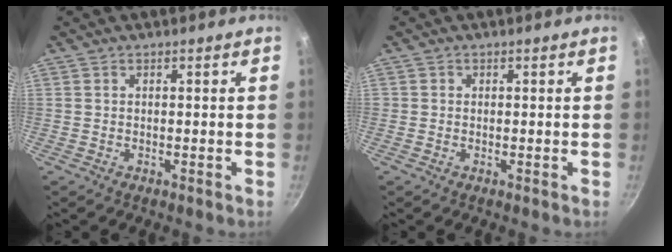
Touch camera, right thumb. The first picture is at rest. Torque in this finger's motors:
{"motor_torque": [-0.06, -0.10, 0.40, 0.17, -0.02]}